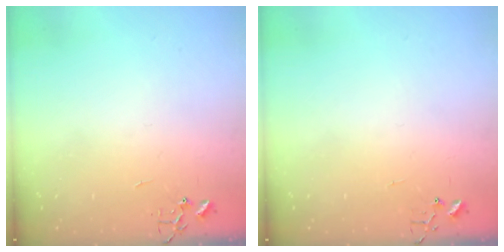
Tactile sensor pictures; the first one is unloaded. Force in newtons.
{"total": 4.2, "press": 4.2, "slide": 0.4}